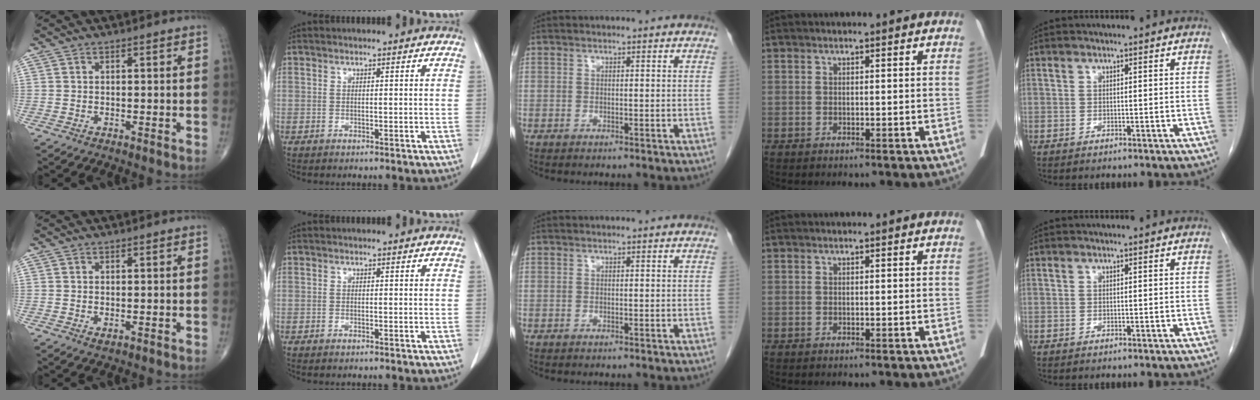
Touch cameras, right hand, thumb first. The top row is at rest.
{"thumb": {"total": 1.0, "force": [-0.2, 0.5, 0.8], "torque": [-0.014, -0.002, 0.000]}, "index": {"total": 0.6, "force": [-0.5, 0.1, 0.3], "torque": [-0.009, -0.001, -0.006]}}